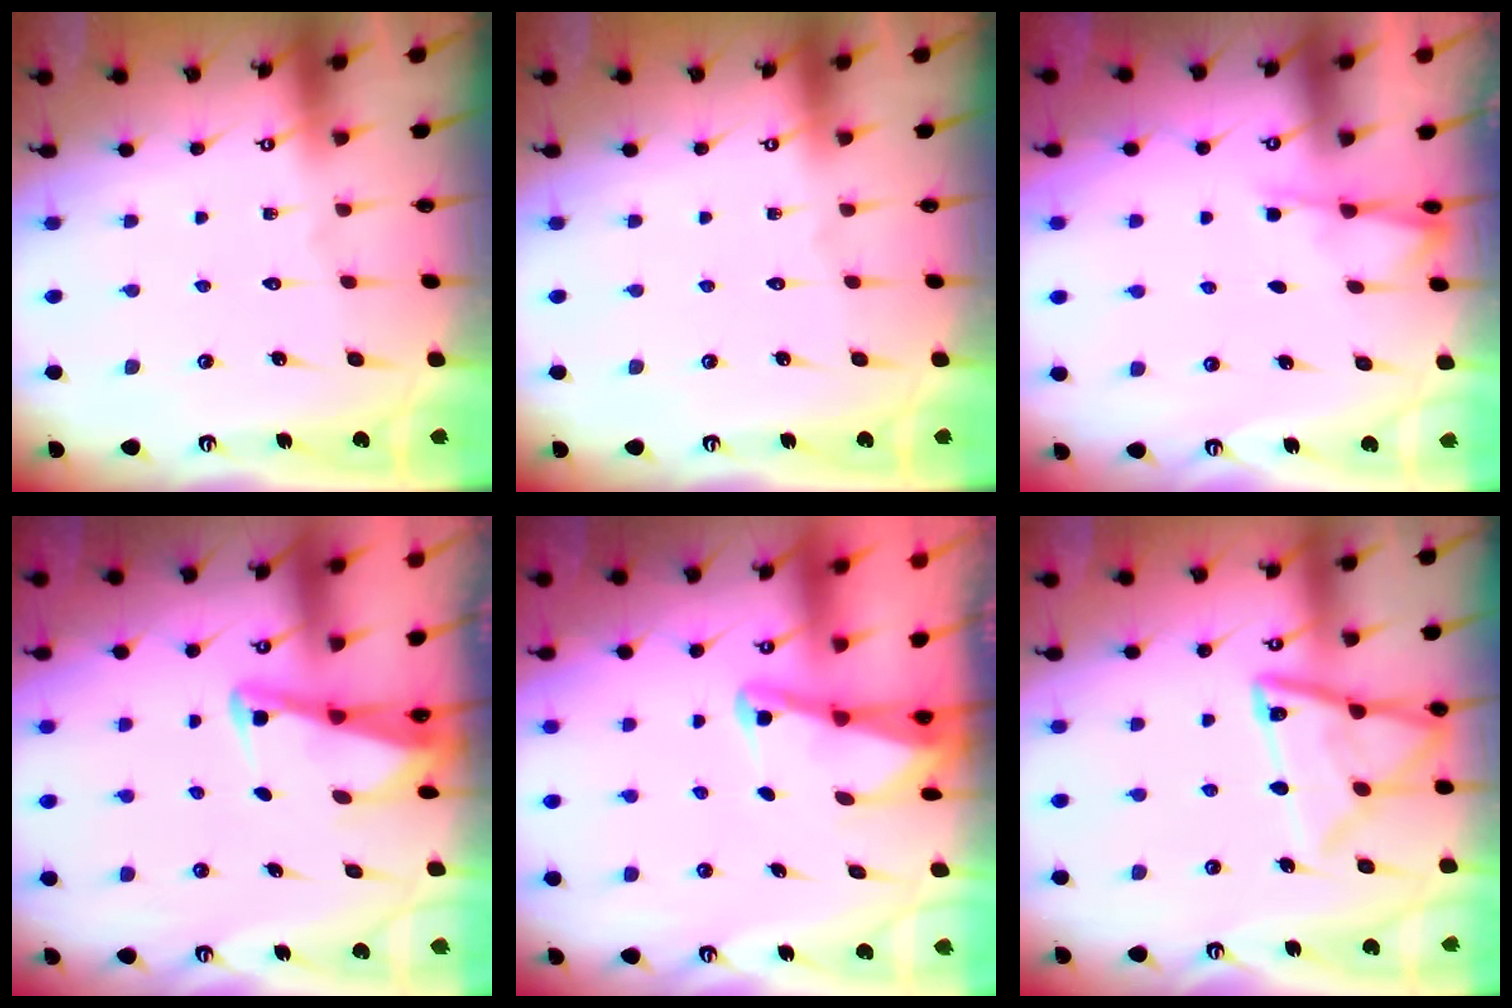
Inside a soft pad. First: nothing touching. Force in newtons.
{"total": 0.0}
{"total": 3.7, "press": 3.7, "slide": 0.6}
{"total": 3.0, "press": 2.9, "slide": 0.3}
{"total": 2.2, "press": 2.2, "slide": 0.3}
{"total": 14.6, "press": 14.5, "slide": 1.2}